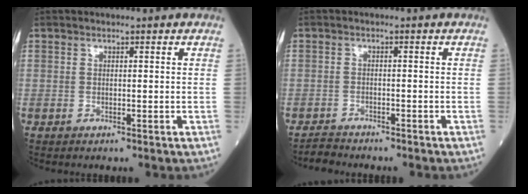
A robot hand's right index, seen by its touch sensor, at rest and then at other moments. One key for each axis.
{"total": 3.1, "fx": -2.8, "fy": 1.2, "fz": 0.1, "tx": -0.015, "ty": -0.006, "tz": -0.049}